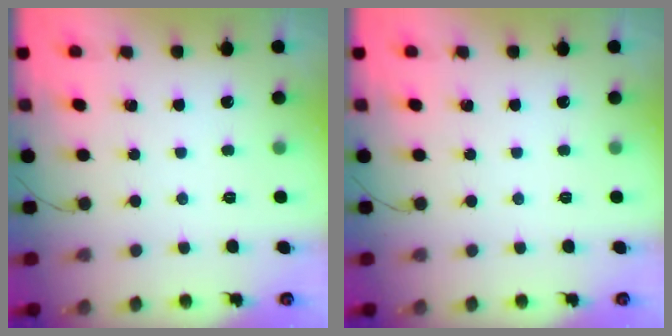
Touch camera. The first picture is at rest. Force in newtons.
{"total": 0.0}